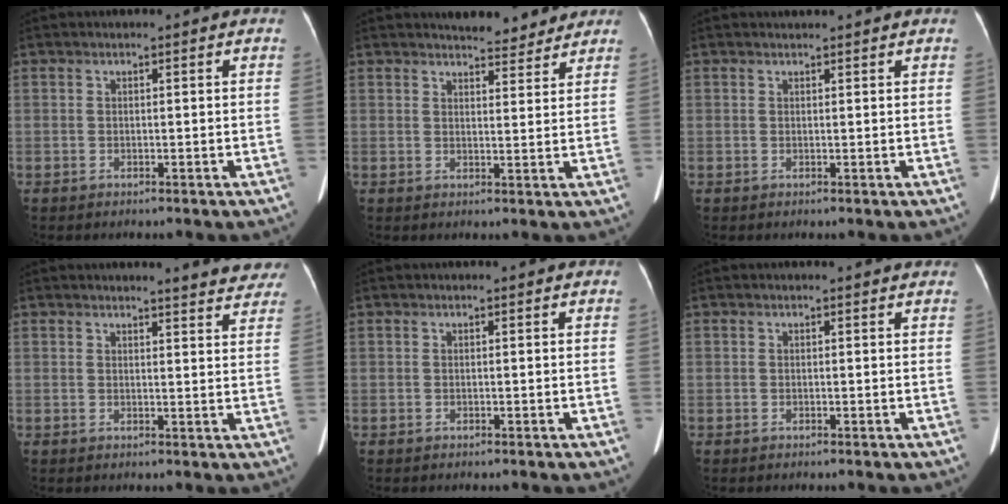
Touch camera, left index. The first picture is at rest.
{"total": 6.3, "force": [5.9, 1.5, 1.4], "torque": [-0.018, 0.000, 0.070]}
{"total": 1.2, "force": [1.2, 0.2, 0.2], "torque": [-0.011, 0.015, 0.021]}
{"total": 7.4, "force": [7.1, 1.1, 1.9], "torque": [-0.008, -0.018, 0.056]}
{"total": 0.0}
{"total": 1.1, "force": [0.9, 0.6, 0.0], "torque": [-0.007, 0.009, 0.002]}